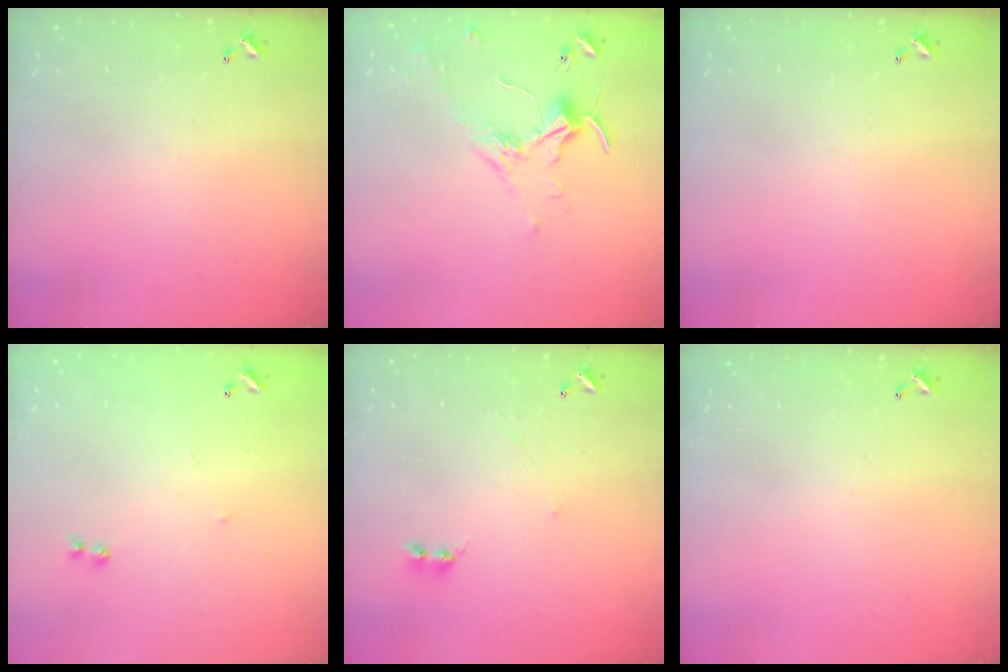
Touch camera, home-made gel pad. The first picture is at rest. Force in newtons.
{"total": 1.6, "press": 1.6, "slide": 0.4}
{"total": 0.0}
{"total": 6.4, "press": 6.4, "slide": 1.0}
{"total": 0.9, "press": 0.8, "slide": 0.3}
{"total": 0.0}